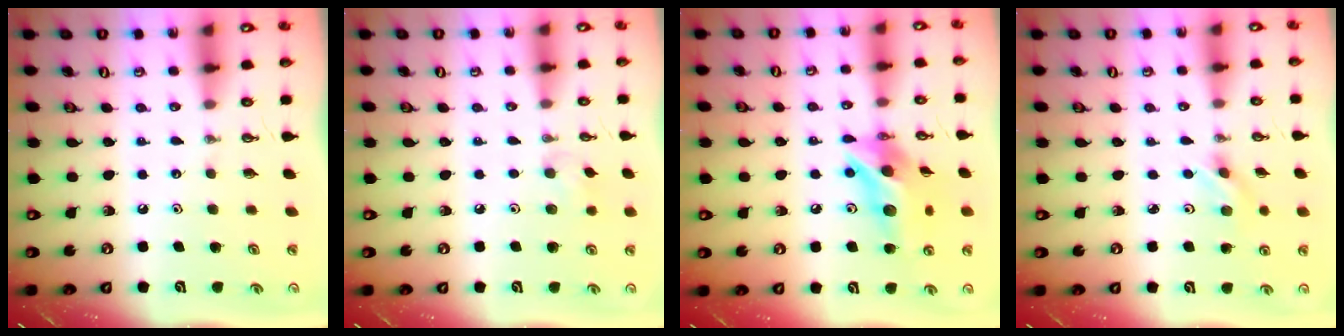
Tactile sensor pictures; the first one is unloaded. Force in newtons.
{"total": 5.5, "press": 5.5, "slide": 1.0}
{"total": 14.7, "press": 14.6, "slide": 1.1}
{"total": 2.0, "press": 1.9, "slide": 0.6}